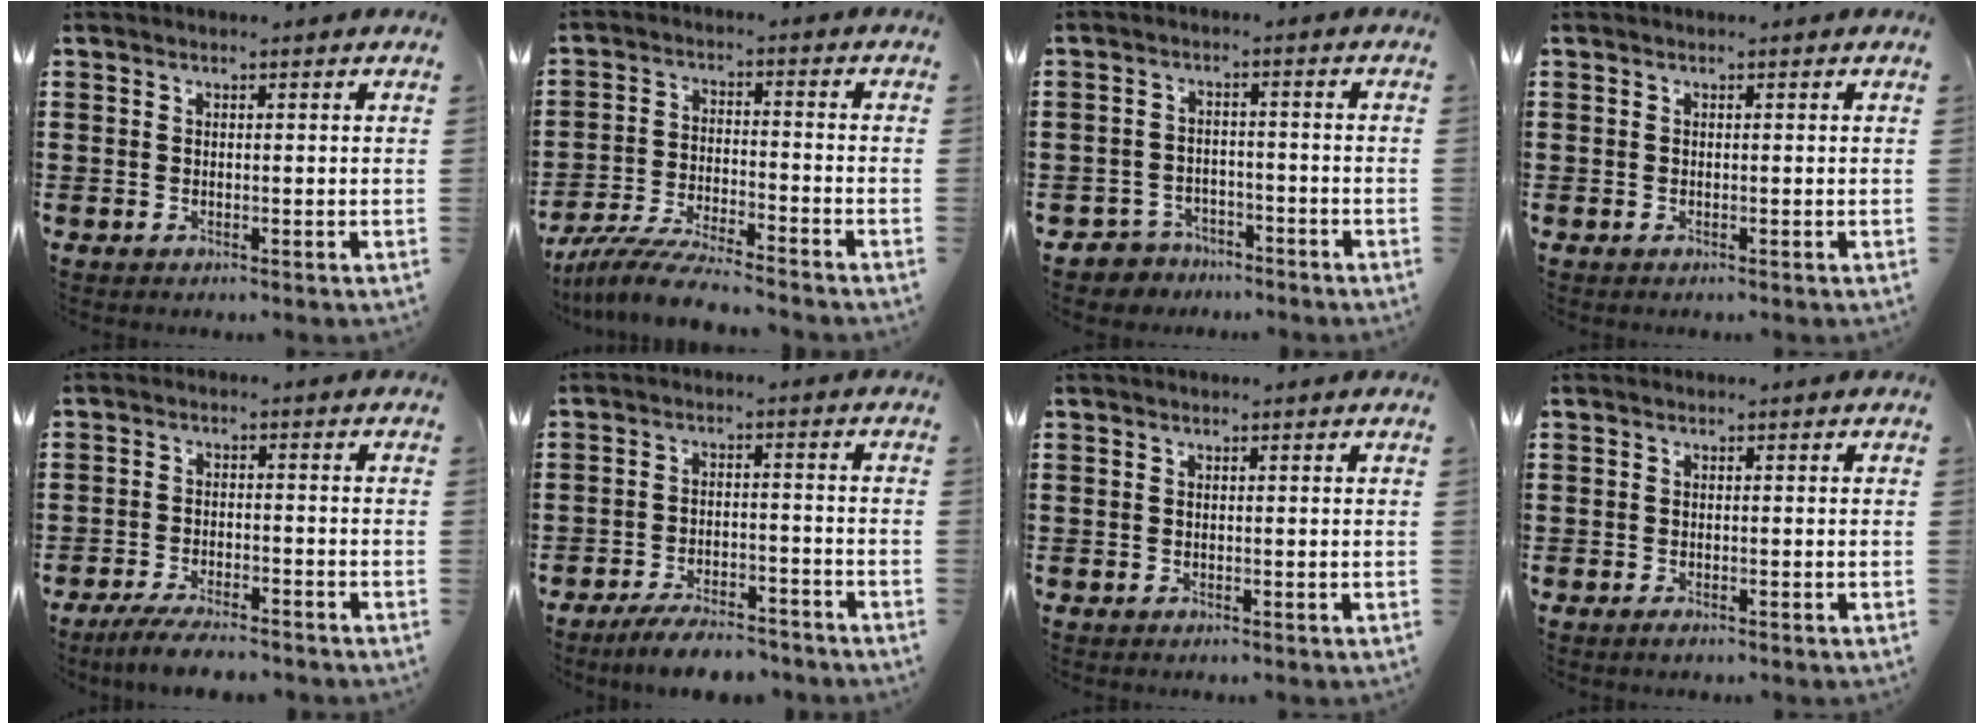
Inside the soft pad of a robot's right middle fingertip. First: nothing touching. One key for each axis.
{"total": 7.5, "fx": -7.0, "fy": 0.2, "fz": 2.5, "tx": -0.058, "ty": -0.005, "tz": -0.139}
{"total": 3.3, "fx": -3.1, "fy": 1.1, "fz": -0.2, "tx": -0.008, "ty": 0.003, "tz": -0.067}
{"total": 0.0}
{"total": 4.4, "fx": -4.1, "fy": 0.5, "fz": 1.6, "tx": -0.032, "ty": -0.001, "tz": -0.081}
{"total": 5.3, "fx": -5.0, "fy": 0.7, "fz": 1.8, "tx": -0.034, "ty": 0.002, "tz": -0.098}
{"total": 0.0}
{"total": 0.5, "fx": -0.4, "fy": 0.2, "fz": 0.3, "tx": -0.009, "ty": -0.005, "tz": -0.006}